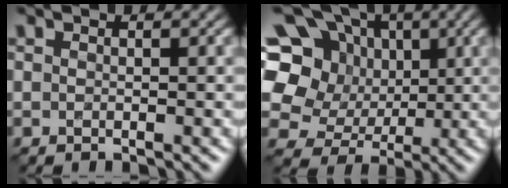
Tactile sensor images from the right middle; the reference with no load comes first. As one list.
[{"total": 11.5, "force": [3.0, 9.9, 5.0], "torque": [-0.132, 0.046, 0.032]}]